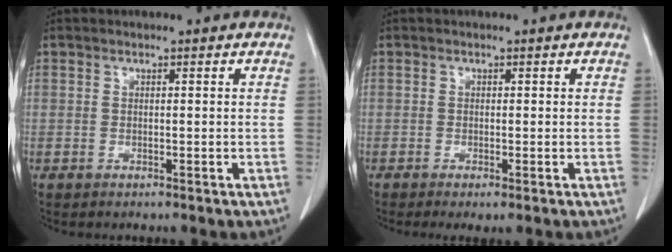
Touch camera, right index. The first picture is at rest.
{"total": 1.7, "force": [-0.8, 0.4, 1.4], "torque": [-0.025, -0.004, -0.011]}